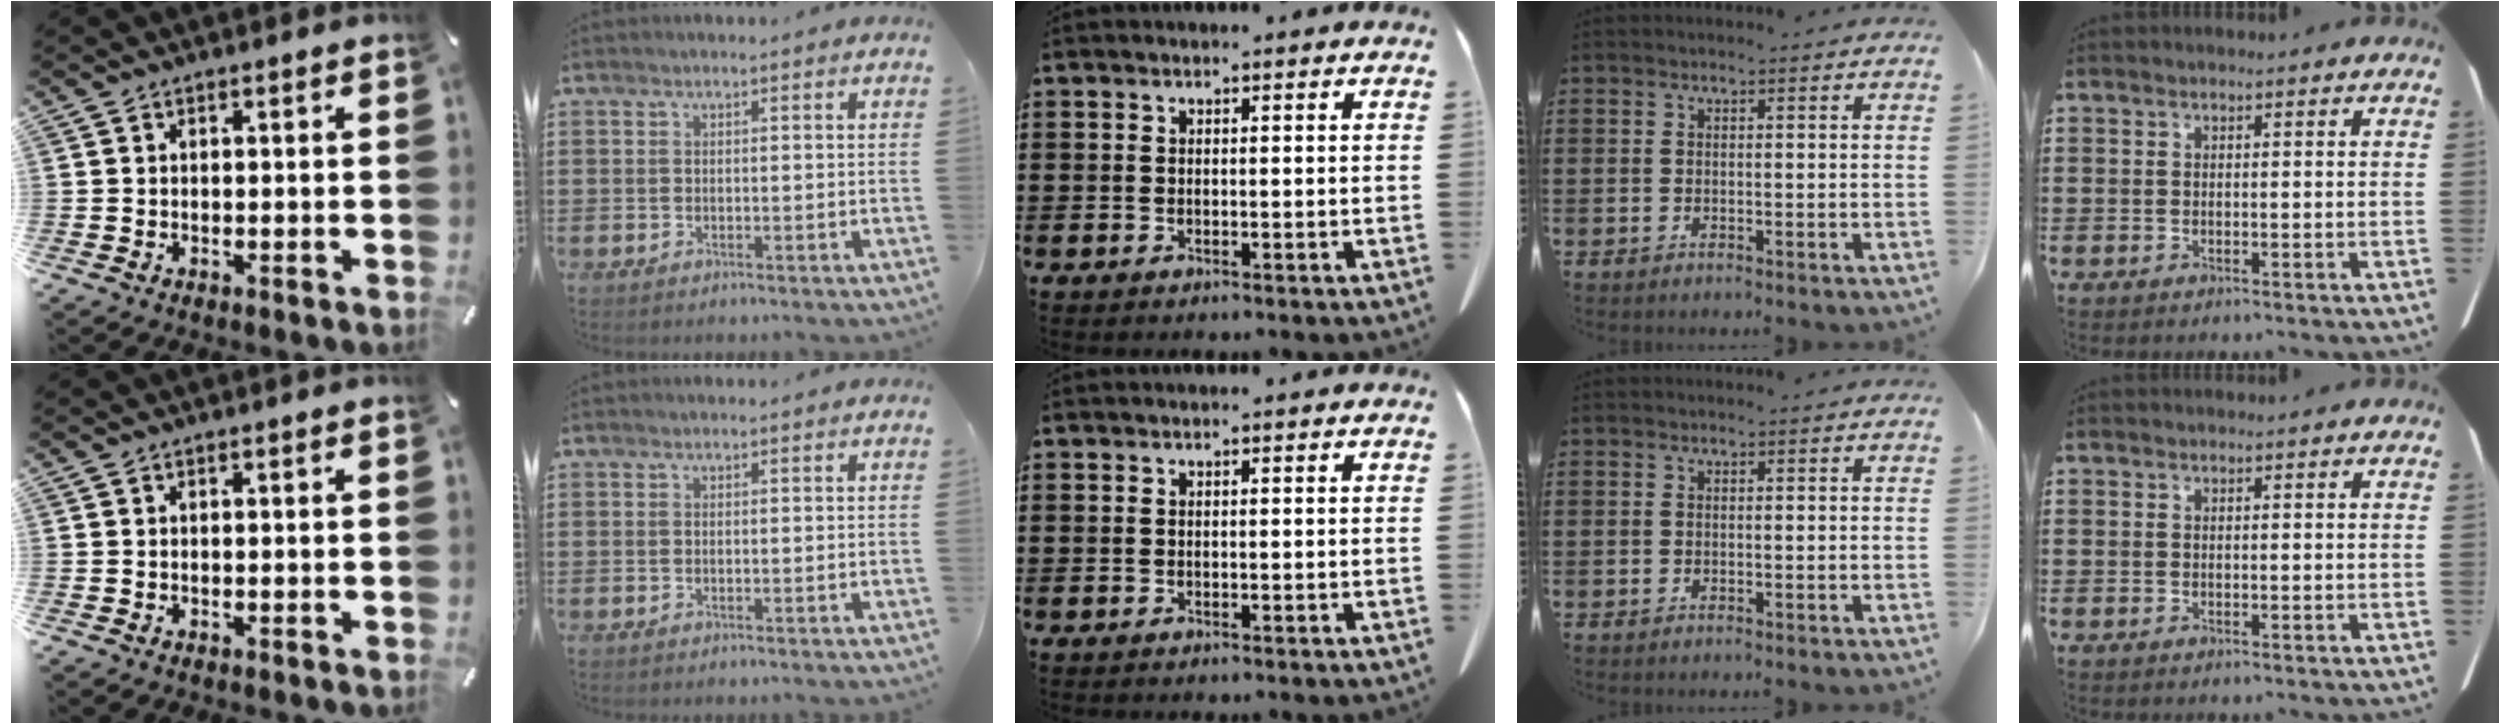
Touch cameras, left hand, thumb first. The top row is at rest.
{}